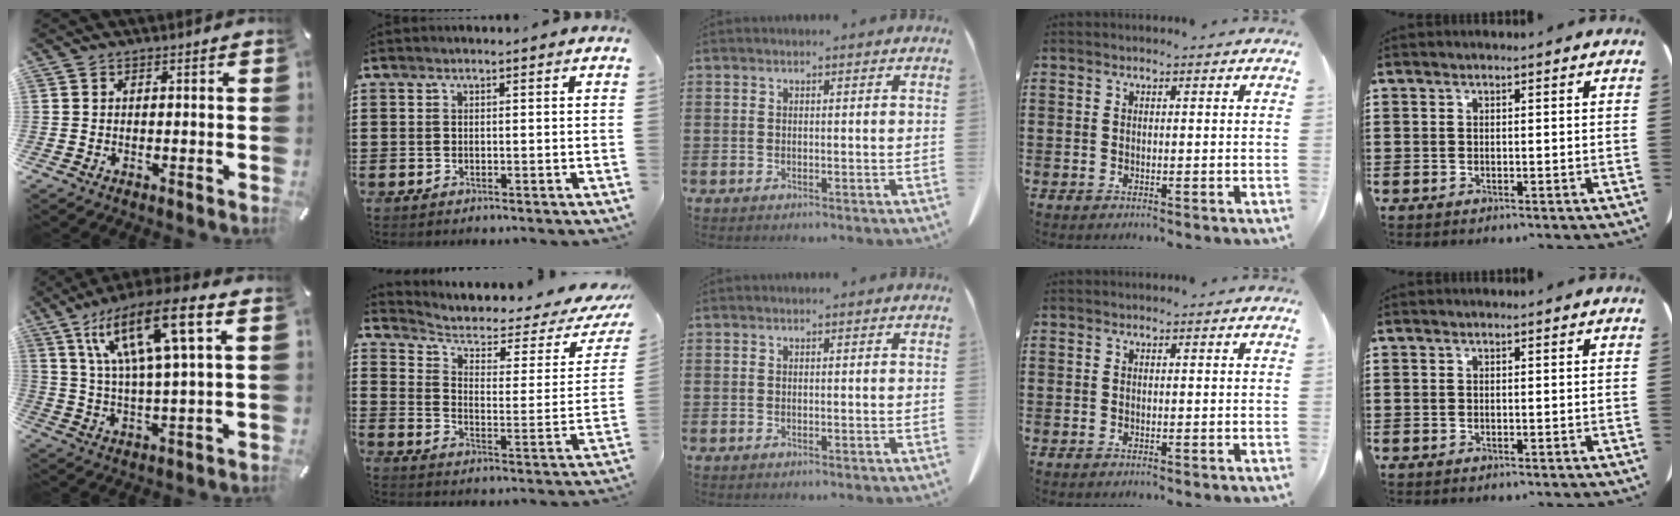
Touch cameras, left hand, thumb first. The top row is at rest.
{"thumb": {"total": 16.2, "force": [7.8, 3.5, 13.8], "torque": [-0.277, -0.023, 0.120]}, "index": {"total": 3.8, "force": [2.3, 1.6, 2.6], "torque": [-0.065, -0.016, 0.032]}}